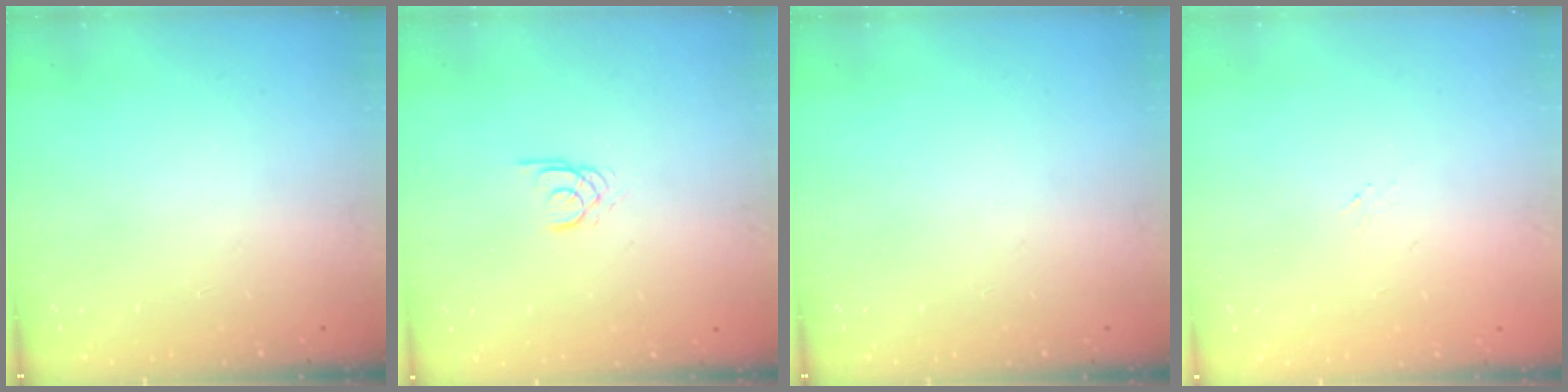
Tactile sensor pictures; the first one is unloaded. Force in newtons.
{"total": 1.7, "press": 1.7, "slide": 0.2}
{"total": 0.0}
{"total": 0.9, "press": 0.8, "slide": 0.4}